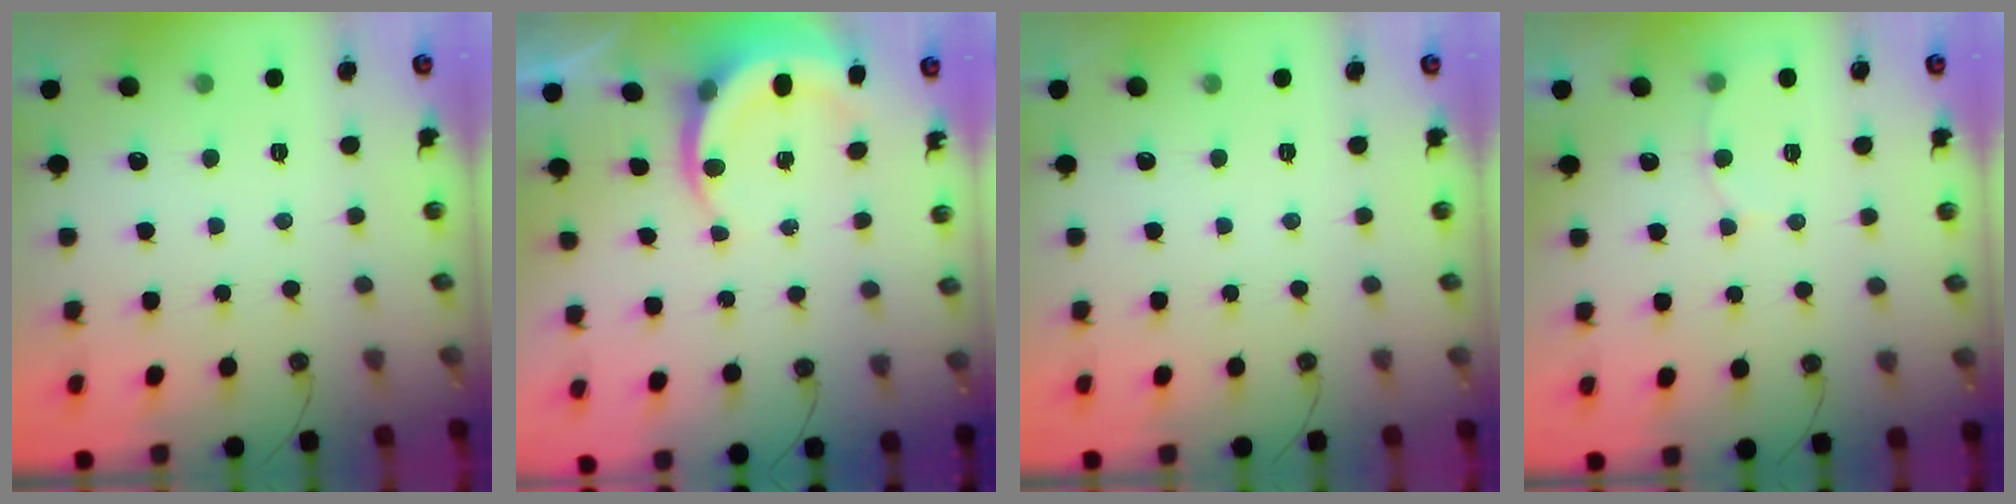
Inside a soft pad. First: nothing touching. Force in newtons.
{"total": 4.7, "press": 4.7, "slide": 0.1}
{"total": 0.0}
{"total": 5.0, "press": 5.0, "slide": 0.5}